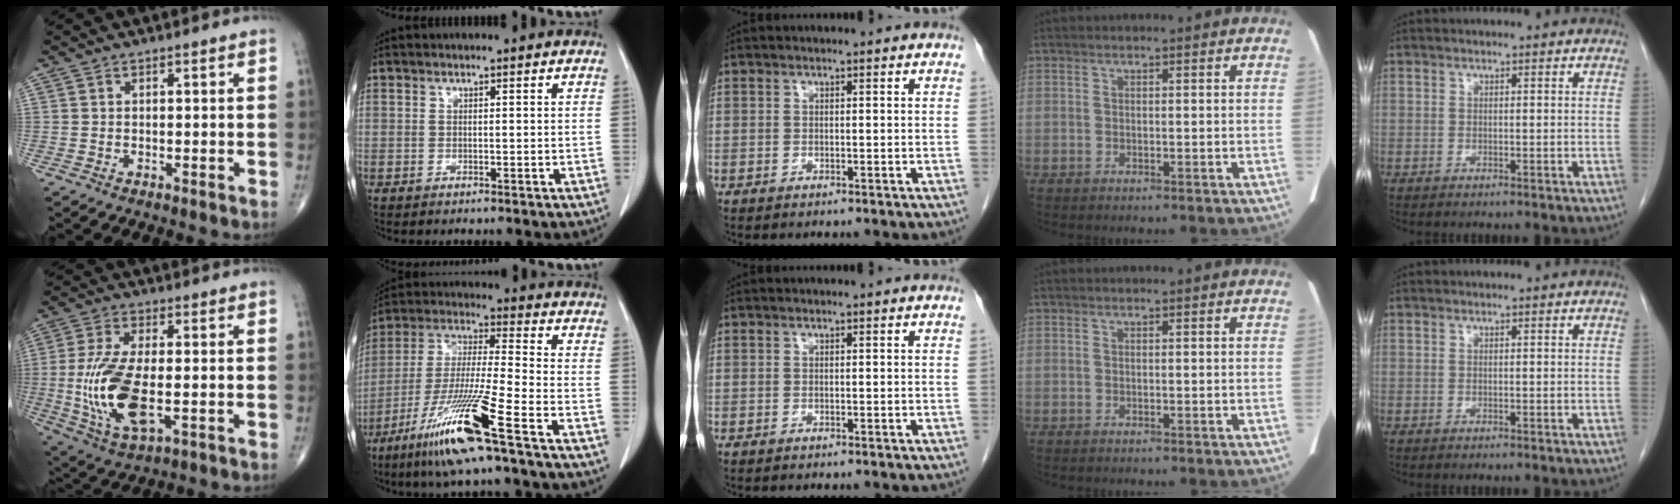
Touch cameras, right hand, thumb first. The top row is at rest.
{"thumb": {"total": 14.8, "force": [-2.1, 6.2, 13.3], "torque": [-0.282, -0.011, -0.033]}, "index": {"total": 15.2, "force": [-8.6, -0.9, 12.4], "torque": [-0.260, -0.042, -0.167]}}